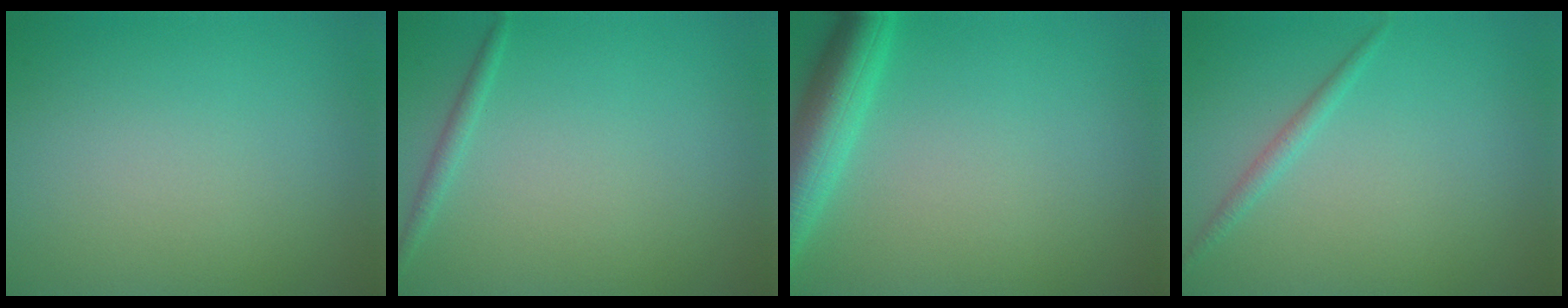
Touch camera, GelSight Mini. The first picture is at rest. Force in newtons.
{"total": 1.0, "press": 1.0, "slide": 0.1}
{"total": 5.1, "press": 5.1, "slide": 0.3}
{"total": 1.2, "press": 1.2, "slide": 0.0}